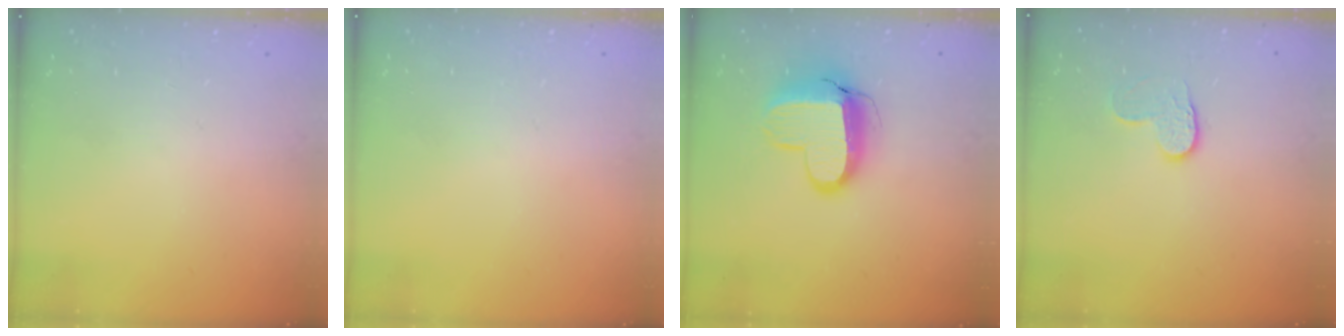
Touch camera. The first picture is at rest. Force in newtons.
{"total": 0.0}
{"total": 12.8, "press": 12.8, "slide": 1.0}
{"total": 6.2, "press": 6.2, "slide": 0.4}